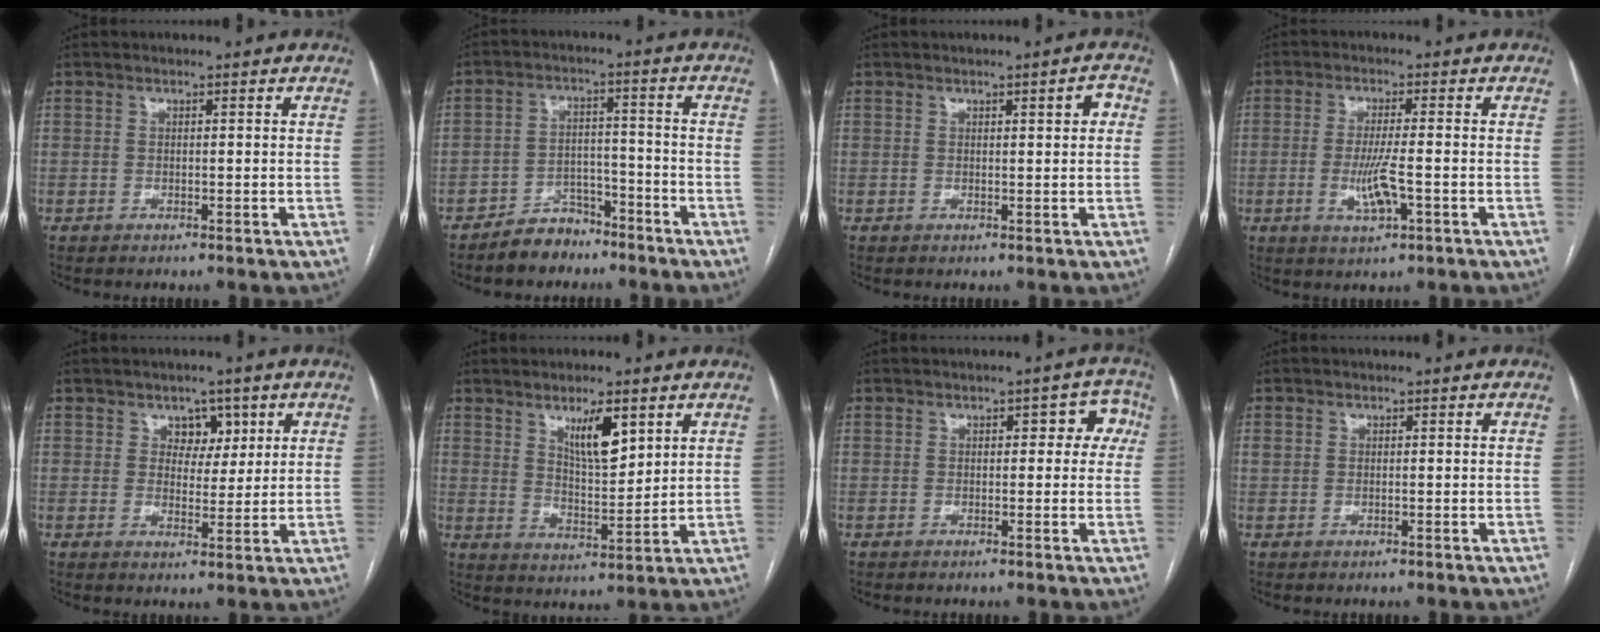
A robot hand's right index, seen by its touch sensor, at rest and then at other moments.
{"total": 5.9, "force": [-4.8, 3.3, 1.0], "torque": [-0.012, 0.013, -0.081]}
{"total": 2.0, "force": [0.6, 0.4, 1.9], "torque": [-0.022, 0.005, 0.007]}
{"total": 5.6, "force": [-1.5, 0.7, 5.4], "torque": [-0.110, -0.011, -0.025]}
{"total": 4.2, "force": [2.0, 3.1, 1.9], "torque": [-0.015, 0.005, 0.030]}
{"total": 7.3, "force": [4.0, 2.0, 5.8], "torque": [-0.103, -0.008, 0.074]}
{"total": 4.5, "force": [0.8, 2.6, 3.5], "torque": [-0.020, 0.029, 0.005]}
{"total": 1.0, "force": [0.2, 0.9, 0.5], "torque": [-0.012, 0.009, 0.007]}